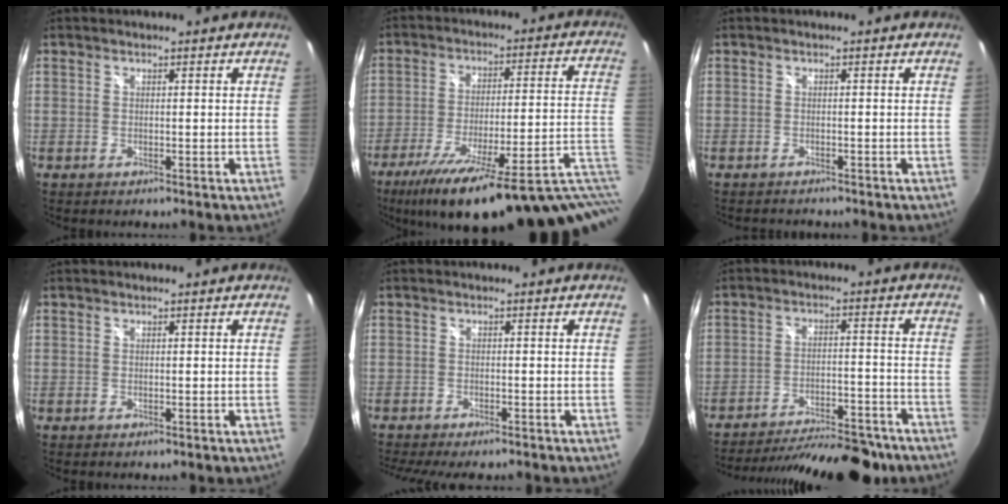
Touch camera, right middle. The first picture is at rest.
{"total": 27.6, "force": [-19.7, 3.5, 19.1], "torque": [-0.258, -0.052, -0.270]}
{"total": 2.4, "force": [-2.3, 0.5, 0.5], "torque": [-0.015, -0.013, -0.036]}
{"total": 0.0}
{"total": 8.0, "force": [-7.0, 1.3, 3.7], "torque": [-0.085, -0.024, -0.109]}
{"total": 23.1, "force": [-19.8, 5.8, 10.3], "torque": [-0.189, -0.017, -0.266]}